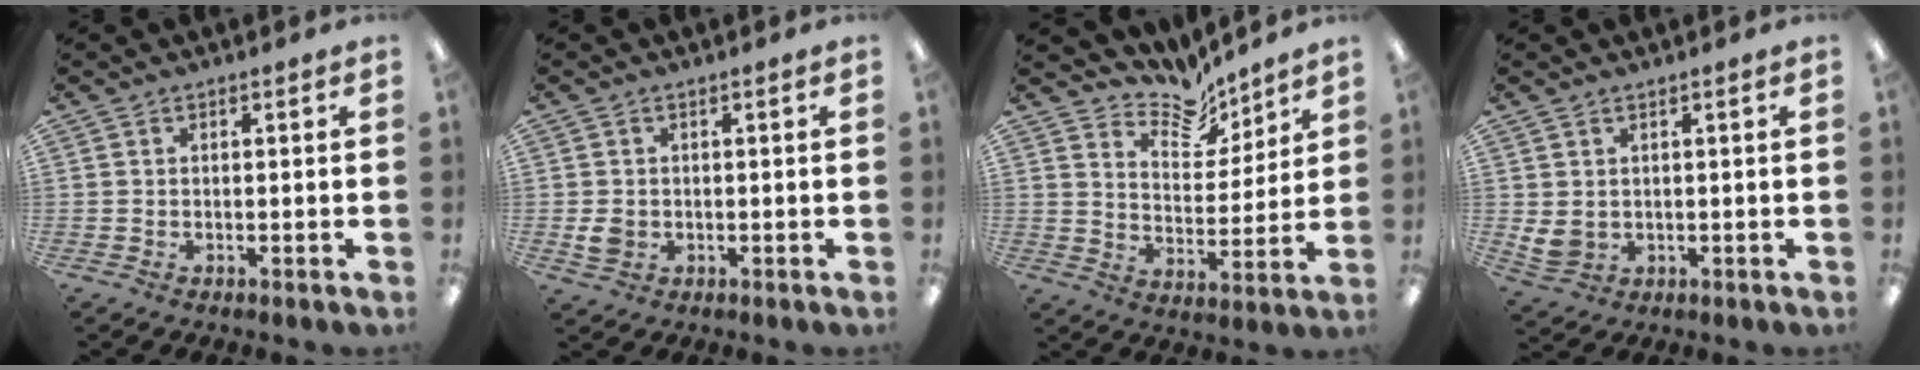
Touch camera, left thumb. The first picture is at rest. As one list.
[{"total": 3.1, "force": [-0.1, 2.6, 1.8], "torque": [-0.030, 0.000, -0.004]}, {"total": 9.3, "force": [8.3, 3.8, 1.7], "torque": [-0.033, -0.069, 0.151]}, {"total": 3.6, "force": [1.4, 2.8, 1.8], "torque": [-0.043, -0.006, 0.029]}]